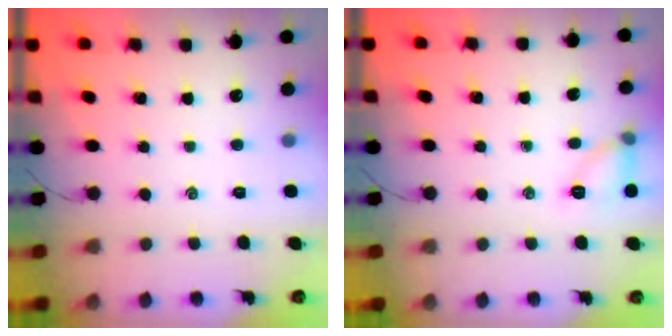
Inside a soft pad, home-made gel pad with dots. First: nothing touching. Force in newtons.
{"total": 8.3, "press": 8.3, "slide": 0.3}